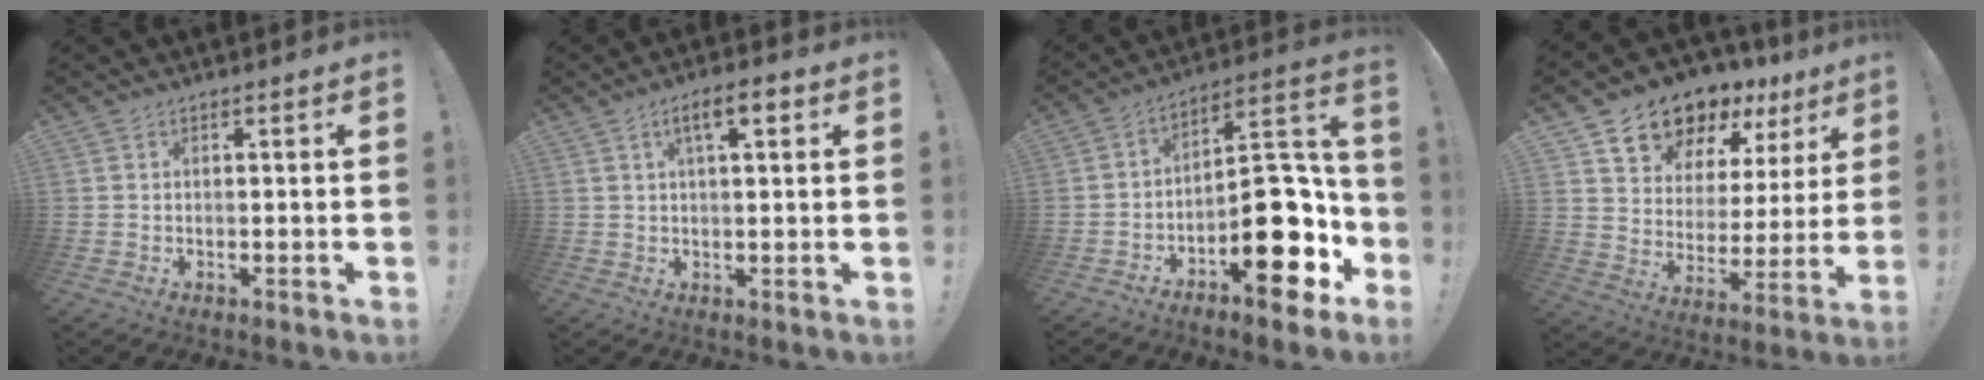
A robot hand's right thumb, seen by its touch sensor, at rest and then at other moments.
{"total": 6.2, "force": [2.5, 1.7, 5.4], "torque": [-0.077, -0.004, 0.035]}
{"total": 20.2, "force": [-8.2, 9.3, 16.0], "torque": [-0.189, 0.056, -0.117]}
{"total": 13.8, "force": [11.7, 6.7, 3.2], "torque": [-0.060, -0.095, 0.212]}